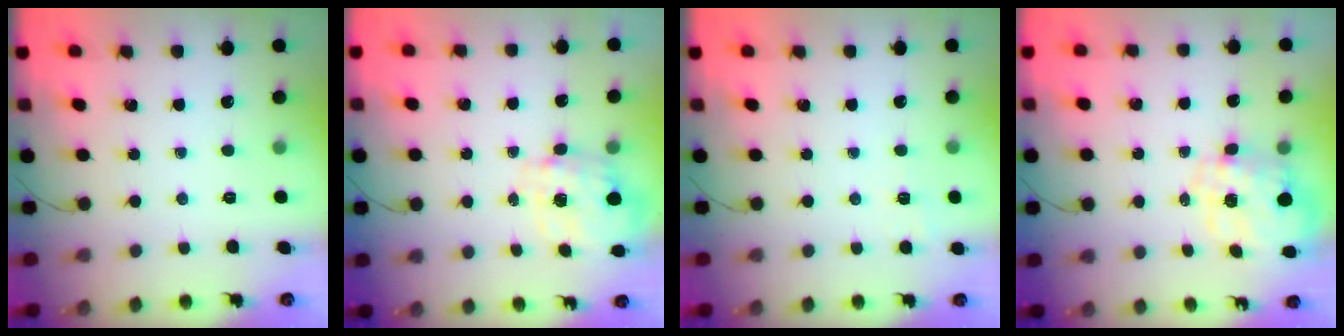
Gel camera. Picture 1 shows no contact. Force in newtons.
{"total": 2.5, "press": 2.3, "slide": 1.0}
{"total": 1.4, "press": 0.2, "slide": 1.4}
{"total": 10.7, "press": 10.5, "slide": 1.6}